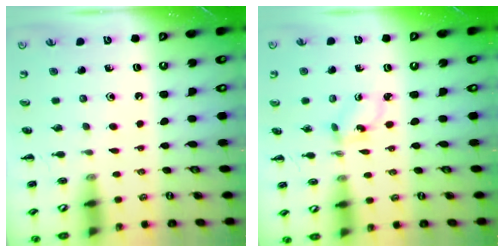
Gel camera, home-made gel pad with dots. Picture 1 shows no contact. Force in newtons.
{"total": 1.7, "press": 1.5, "slide": 0.8}